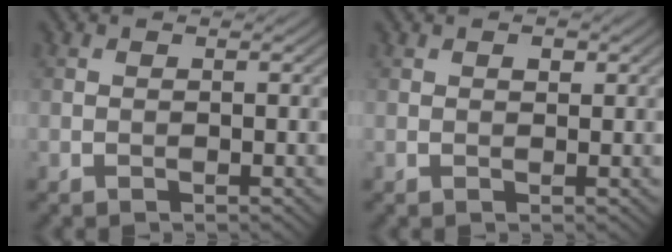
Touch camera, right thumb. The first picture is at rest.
{"total": 1.1, "force": [0.4, 0.7, 0.7], "torque": [-0.008, -0.003, 0.006]}